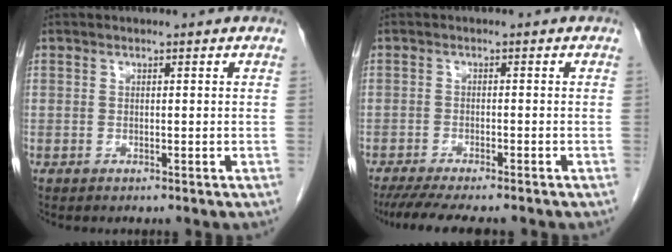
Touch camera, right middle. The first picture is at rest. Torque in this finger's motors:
{"motor_torque": [0.26, -0.16, 0.04, 0.03]}